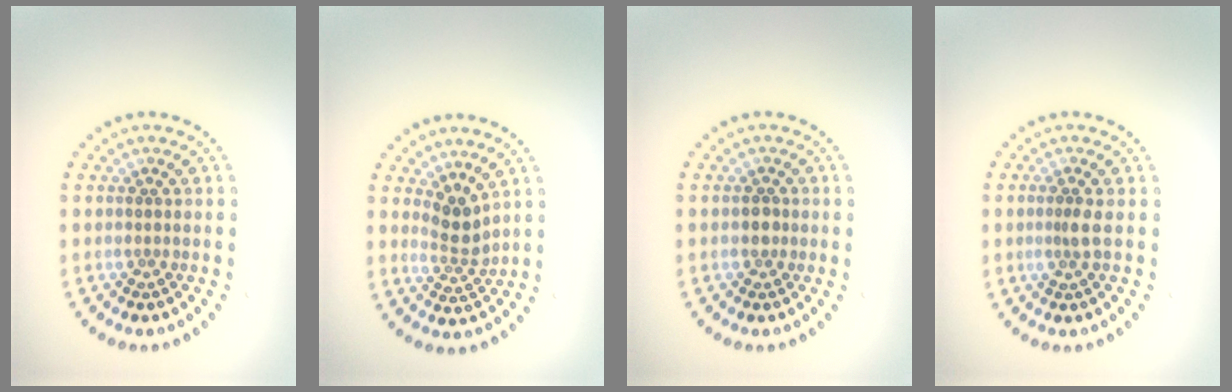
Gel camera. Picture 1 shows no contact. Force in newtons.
{"total": 2.4, "press": 1.7, "slide": 1.7}
{"total": 1.1, "press": 1.0, "slide": 0.4}
{"total": 1.4, "press": 1.1, "slide": 0.8}